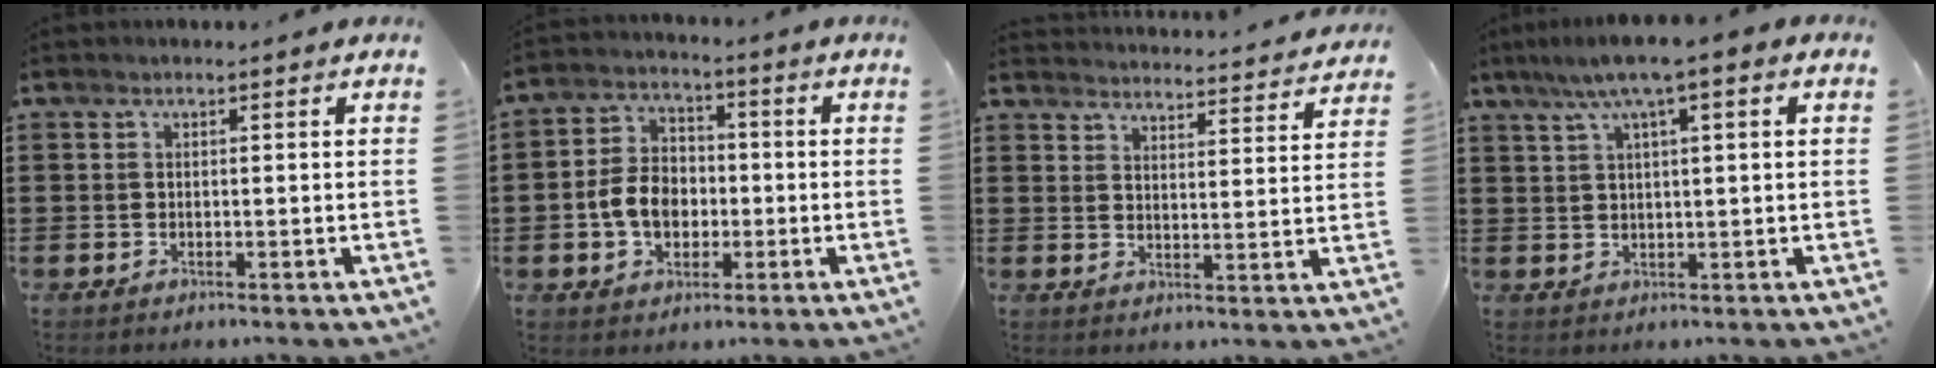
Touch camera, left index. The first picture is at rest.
{"total": 7.1, "force": [-1.3, 5.5, 4.3], "torque": [-0.099, 0.005, -0.032]}
{"total": 3.7, "force": [3.7, -0.3, -0.2], "torque": [-0.005, -0.035, 0.061]}
{"total": 5.1, "force": [2.2, 0.6, 4.6], "torque": [-0.095, 0.002, 0.034]}